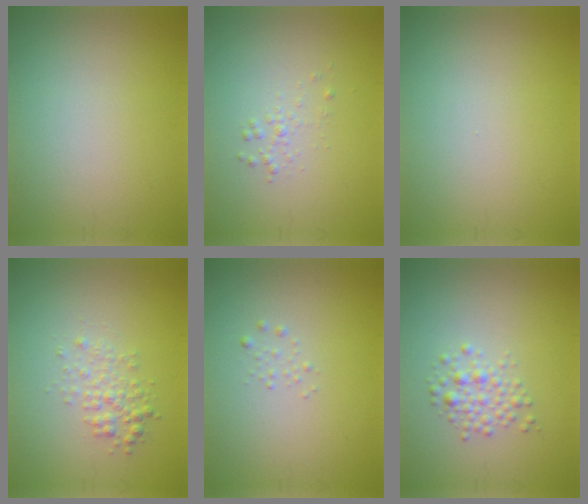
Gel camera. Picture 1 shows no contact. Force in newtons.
{"total": 0.9, "press": 0.9, "slide": 0.0}
{"total": 0.0}
{"total": 2.0, "press": 2.0, "slide": 0.1}
{"total": 0.6, "press": 0.6, "slide": 0.0}
{"total": 2.1, "press": 2.1, "slide": 0.1}